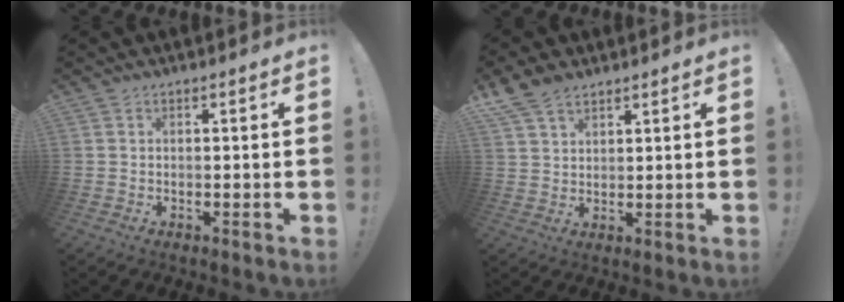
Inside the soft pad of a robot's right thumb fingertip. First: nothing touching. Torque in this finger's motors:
{"motor_torque": [-0.34, 0.67, 0.17, -0.09, 0.04]}